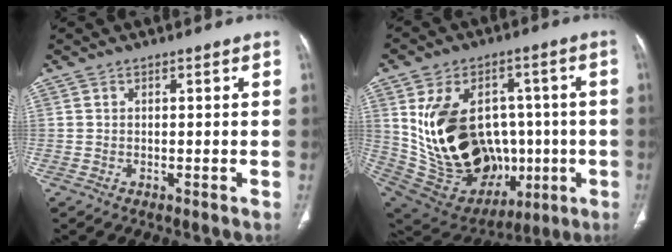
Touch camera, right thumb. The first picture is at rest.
{"total": 28.7, "force": [-0.7, 19.7, 20.8], "torque": [-0.357, 0.013, 0.035]}